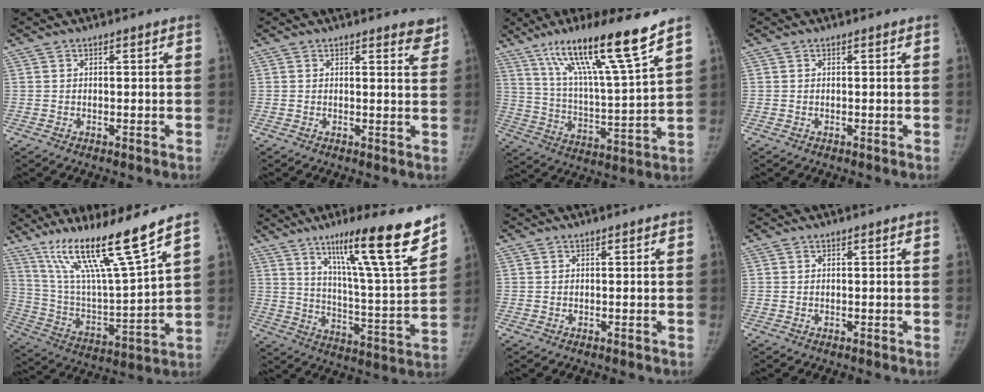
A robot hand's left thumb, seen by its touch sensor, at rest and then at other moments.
{"total": 3.5, "force": [3.0, 1.0, 1.4], "torque": [0.002, -0.019, 0.026]}
{"total": 18.5, "force": [12.8, 0.6, 13.3], "torque": [-0.214, -0.063, 0.222]}
{"total": 0.0}
{"total": 19.5, "force": [13.4, 0.8, 14.1], "torque": [-0.232, -0.068, 0.249]}
{"total": 21.7, "force": [14.5, 1.7, 16.0], "torque": [-0.219, -0.072, 0.235]}
{"total": 0.0}
{"total": 0.0}